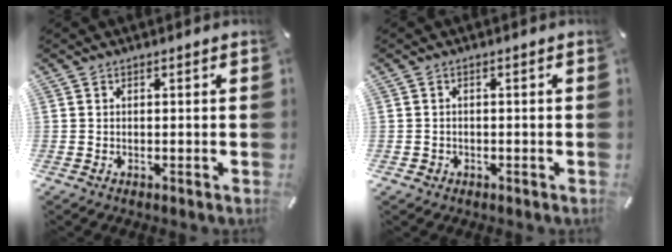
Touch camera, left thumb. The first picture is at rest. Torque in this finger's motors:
{"motor_torque": [-0.11, -0.17, -0.18, 0.14, -0.02]}